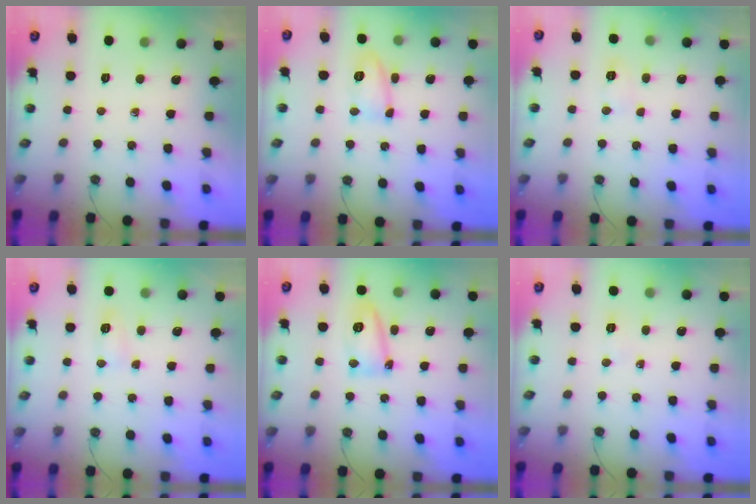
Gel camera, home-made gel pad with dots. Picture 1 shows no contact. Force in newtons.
{"total": 10.3, "press": 10.3, "slide": 1.2}
{"total": 9.1, "press": 5.5, "slide": 7.3}
{"total": 6.5, "press": 6.5, "slide": 0.7}
{"total": 9.8, "press": 9.7, "slide": 1.2}
{"total": 2.8, "press": 2.6, "slide": 0.9}